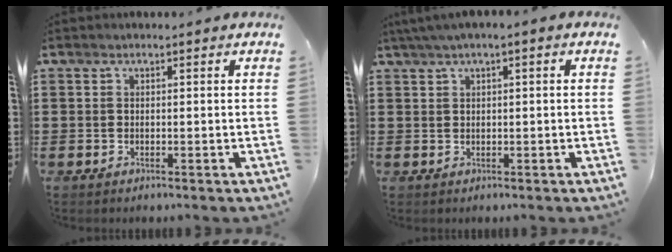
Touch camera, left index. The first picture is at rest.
{"total": 1.7, "force": [0.1, 0.1, 1.7], "torque": [-0.036, -0.003, -0.001]}